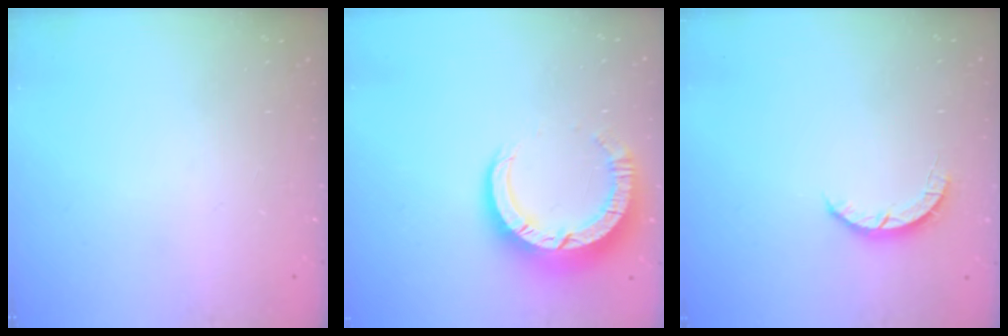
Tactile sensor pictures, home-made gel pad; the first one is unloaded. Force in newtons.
{"total": 10.4, "press": 10.4, "slide": 1.1}
{"total": 2.7, "press": 2.7, "slide": 0.4}